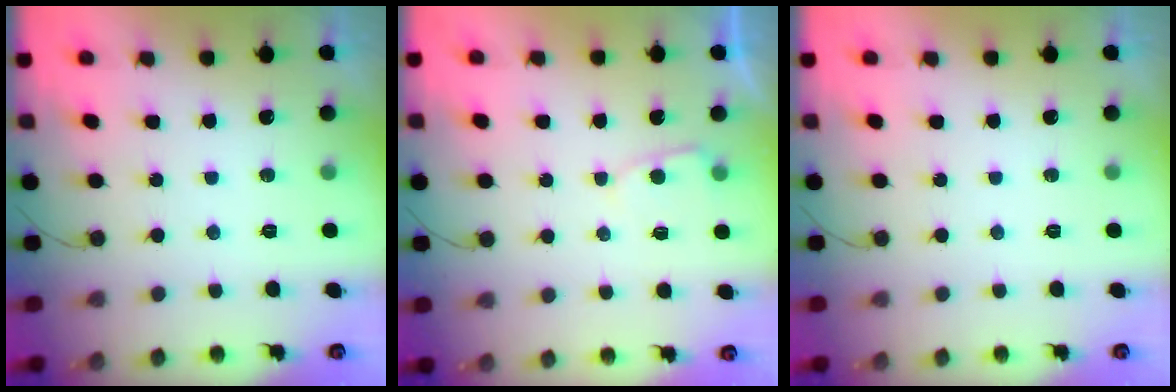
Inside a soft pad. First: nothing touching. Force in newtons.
{"total": 3.0, "press": 2.9, "slide": 0.3}
{"total": 0.0}